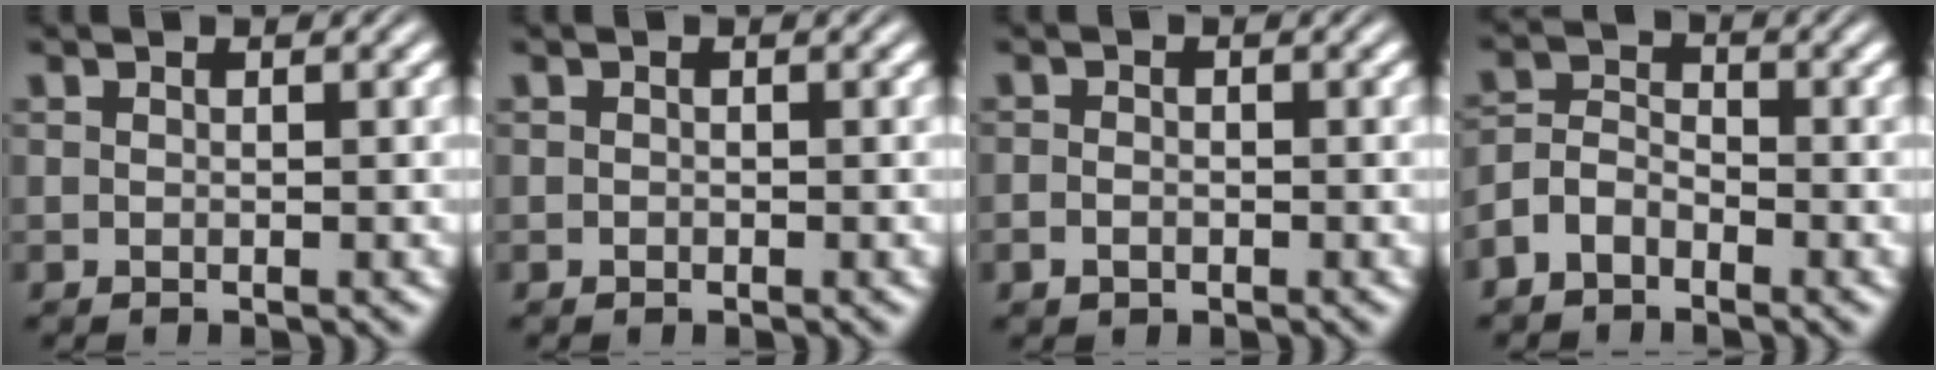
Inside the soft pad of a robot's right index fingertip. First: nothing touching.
{"total": 0.7, "force": [-0.3, -0.6, -0.2], "torque": [0.005, -0.007, 0.000]}
{"total": 0.9, "force": [-0.8, 0.0, 0.2], "torque": [0.000, -0.009, -0.009]}
{"total": 3.7, "force": [-1.7, 2.9, 1.5], "torque": [-0.026, -0.015, -0.029]}